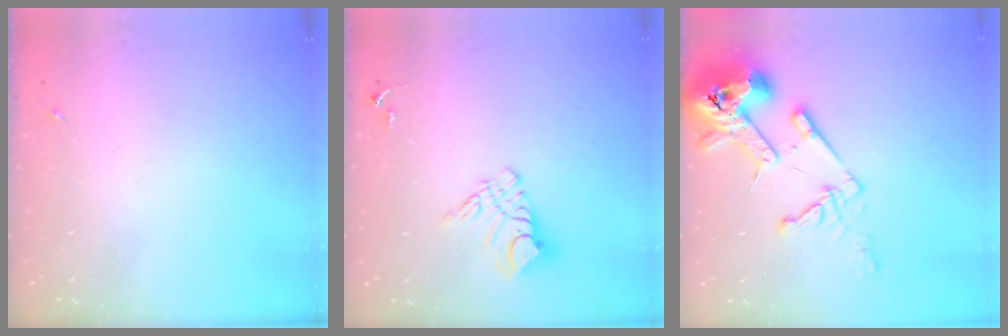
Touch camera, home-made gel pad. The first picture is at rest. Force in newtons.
{"total": 10.3, "press": 10.3, "slide": 0.9}
{"total": 16.7, "press": 16.5, "slide": 2.2}